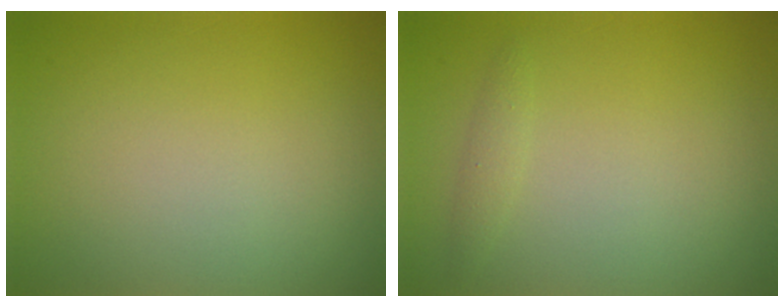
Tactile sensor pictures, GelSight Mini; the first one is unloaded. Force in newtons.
{"total": 0.8, "press": 0.8, "slide": 0.1}